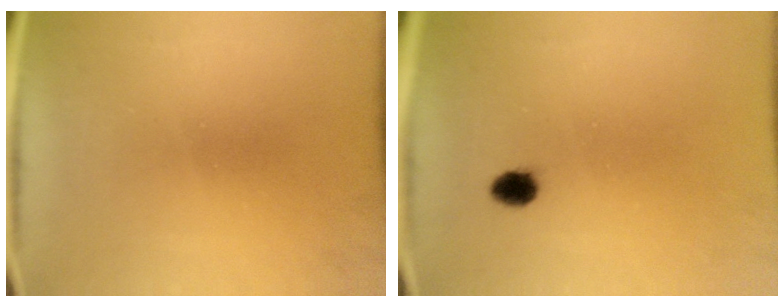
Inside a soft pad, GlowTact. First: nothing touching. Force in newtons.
{"total": 2.5}